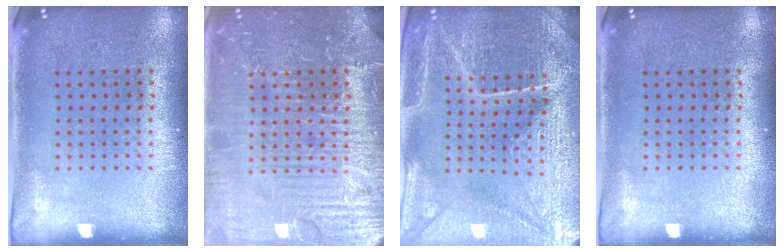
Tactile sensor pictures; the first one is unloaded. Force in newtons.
{"total": 7.7, "press": 7.6, "slide": 0.9}
{"total": 4.7, "press": 4.5, "slide": 1.4}
{"total": 0.0}